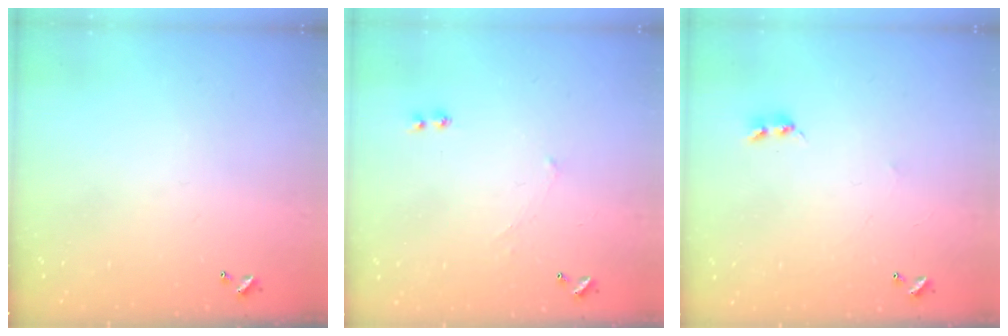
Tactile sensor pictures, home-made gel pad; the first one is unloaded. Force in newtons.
{"total": 1.2, "press": 1.1, "slide": 0.5}
{"total": 2.0, "press": 2.0, "slide": 0.3}